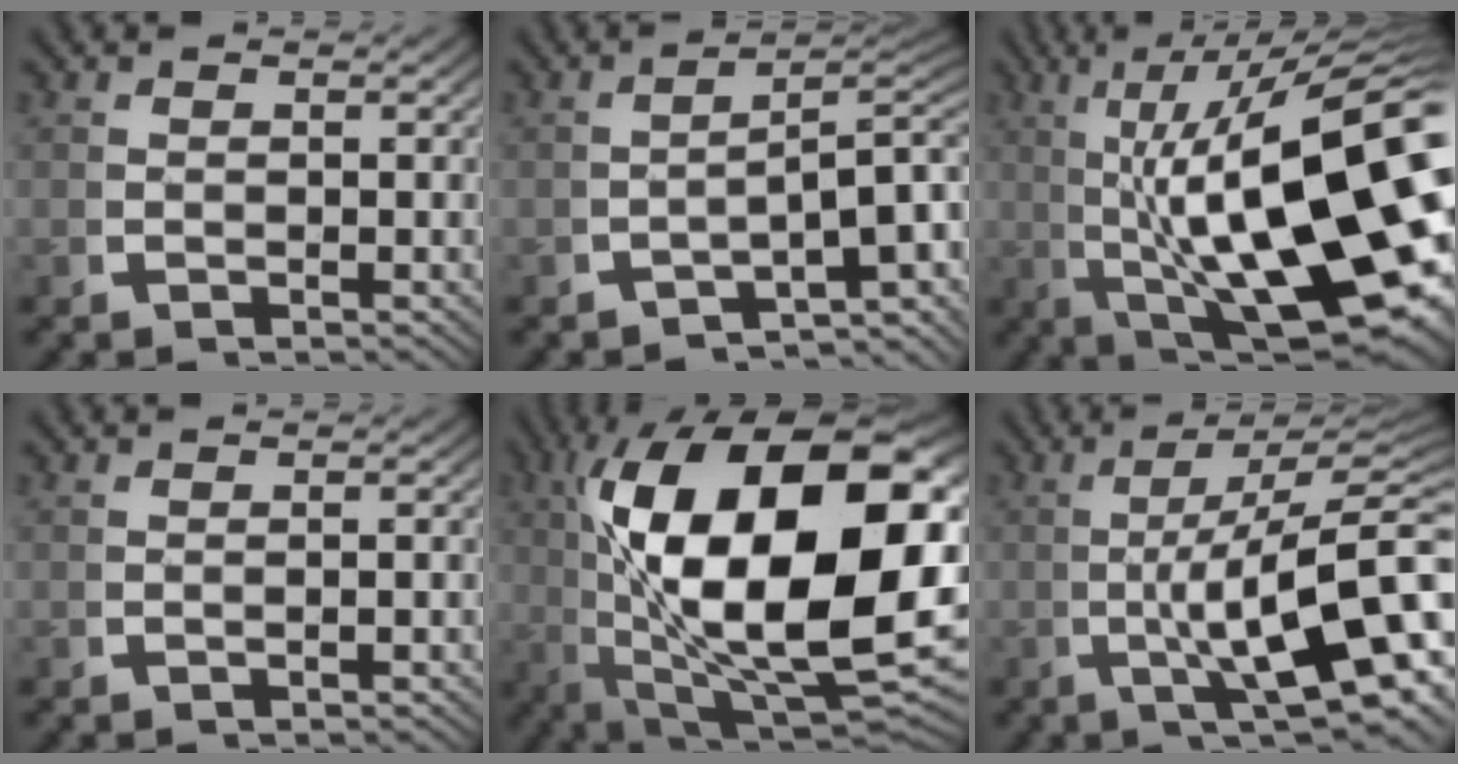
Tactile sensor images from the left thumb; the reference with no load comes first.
{"total": 9.3, "force": [-2.6, 4.6, 7.6], "torque": [-0.108, -0.022, -0.031]}
{"total": 21.3, "force": [-1.5, 11.1, 18.1], "torque": [-0.307, -0.082, 0.020]}
{"total": 0.6, "force": [-0.4, 0.1, 0.5], "torque": [-0.010, 0.006, -0.009]}
{"total": 27.1, "force": [0.4, 14.9, 22.6], "torque": [-0.395, -0.082, 0.051]}
{"total": 13.6, "force": [-1.2, 6.1, 12.1], "torque": [-0.193, -0.029, -0.006]}